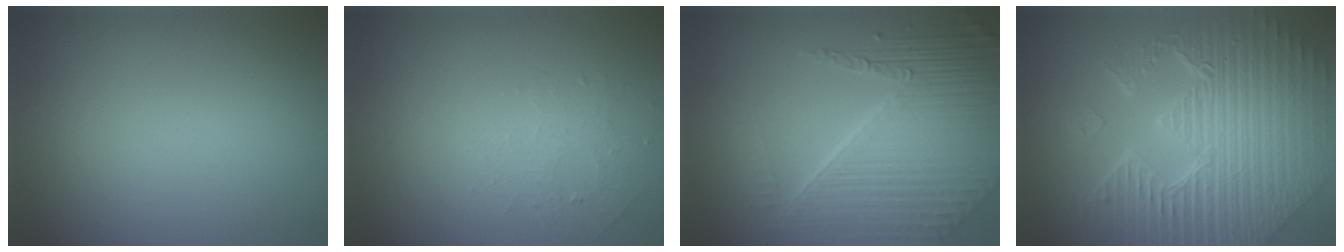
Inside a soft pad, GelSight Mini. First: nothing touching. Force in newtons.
{"total": 1.3, "press": 0.7, "slide": 1.2}
{"total": 8.4, "press": 5.6, "slide": 6.3}
{"total": 11.2, "press": 7.1, "slide": 8.6}